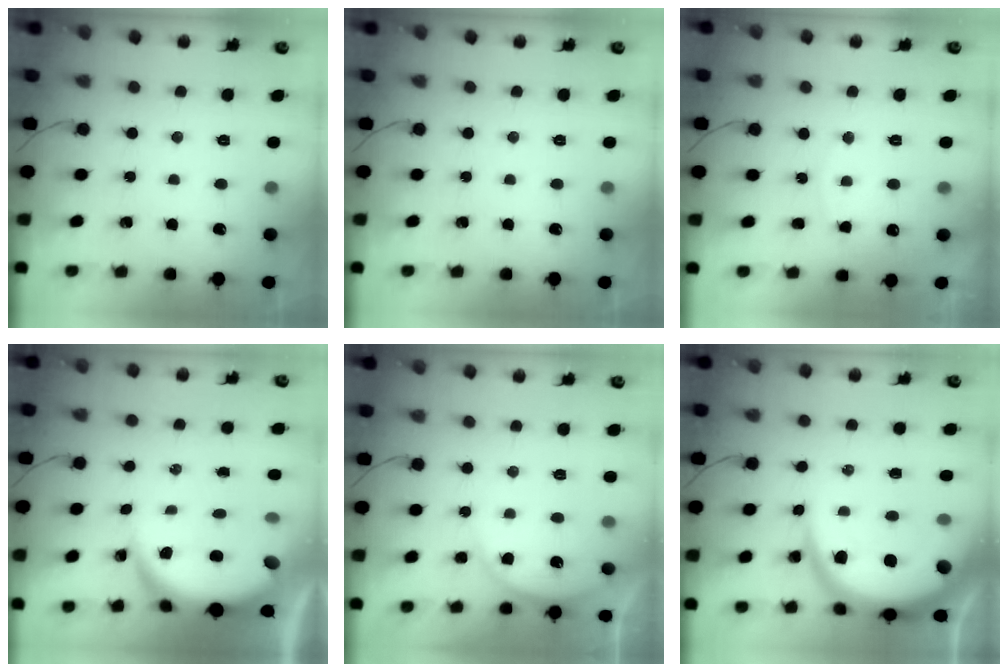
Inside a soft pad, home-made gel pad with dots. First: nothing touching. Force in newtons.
{"total": 0.0}
{"total": 6.0, "press": 6.0, "slide": 0.4}
{"total": 5.9, "press": 5.9, "slide": 0.5}
{"total": 6.3, "press": 6.2, "slide": 0.8}
{"total": 11.7, "press": 11.6, "slide": 1.1}